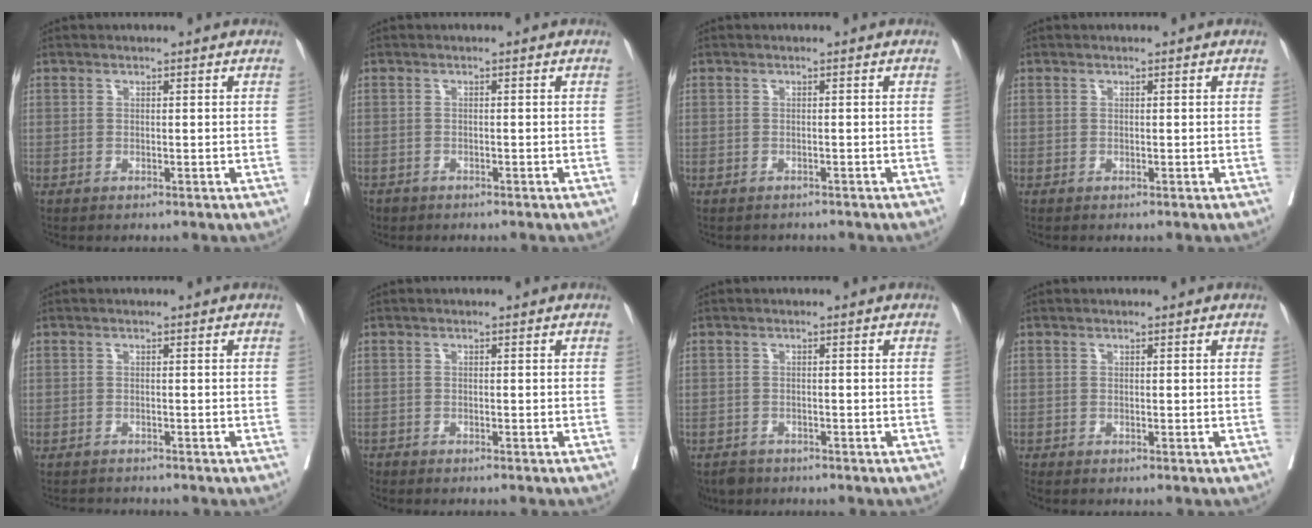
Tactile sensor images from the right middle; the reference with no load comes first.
{"total": 2.5, "force": [-2.0, 1.5, 0.3], "torque": [-0.010, -0.001, -0.034]}
{"total": 2.0, "force": [-1.8, 0.8, 0.1], "torque": [-0.008, -0.003, -0.026]}
{"total": 0.0}
{"total": 3.3, "force": [-3.3, 0.4, 0.4], "torque": [-0.002, -0.010, -0.050]}
{"total": 2.4, "force": [-2.3, 0.2, 0.4], "torque": [-0.004, -0.004, -0.036]}
{"total": 3.6, "force": [-3.2, 1.7, 0.0], "torque": [0.006, -0.002, -0.054]}
{"total": 0.7, "force": [-0.7, -0.1, 0.0], "torque": [-0.005, -0.003, -0.017]}